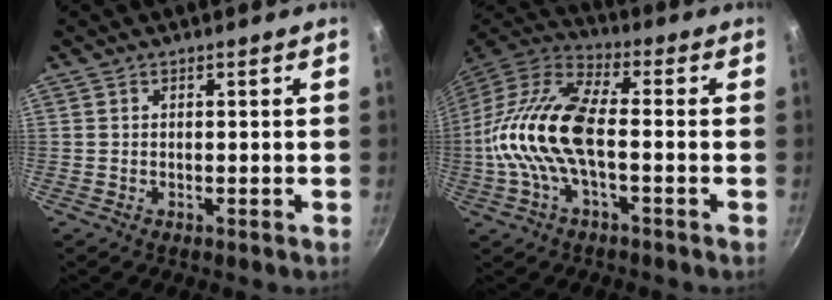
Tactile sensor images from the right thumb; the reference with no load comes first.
{"total": 16.6, "force": [-2.0, 7.1, 14.8], "torque": [-0.290, 0.037, -0.053]}